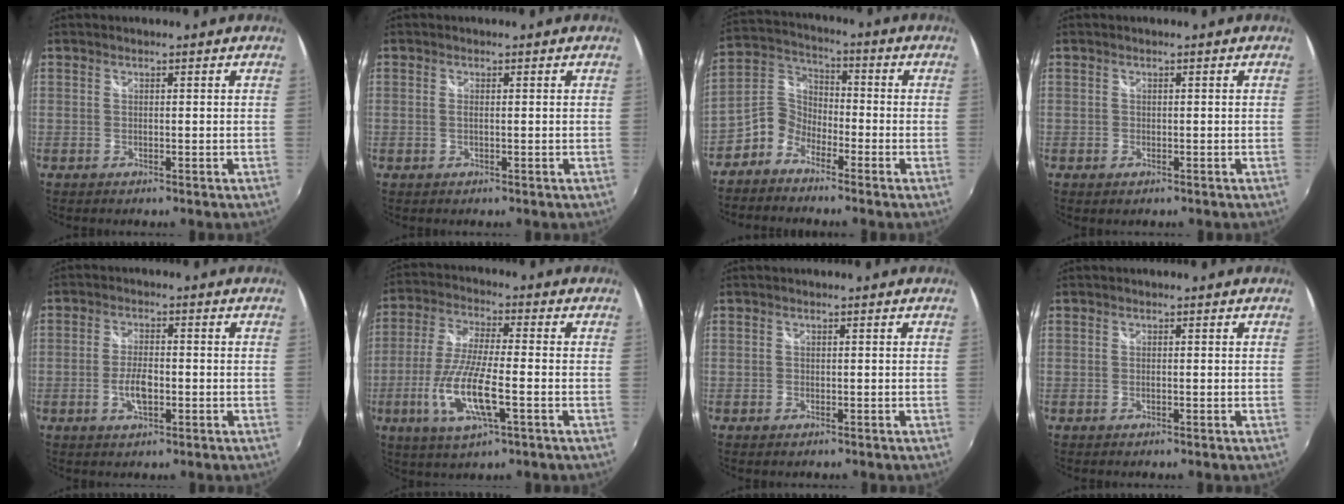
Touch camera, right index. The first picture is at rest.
{"total": 1.0, "force": [-0.1, 0.1, 1.0], "torque": [-0.020, 0.000, -0.004]}
{"total": 6.4, "force": [-4.3, 4.3, 2.0], "torque": [-0.047, 0.027, -0.101]}
{"total": 1.0, "force": [-0.5, 0.7, 0.4], "torque": [-0.008, -0.004, -0.008]}
{"total": 5.1, "force": [-1.5, 2.1, 4.3], "torque": [-0.089, -0.002, -0.027]}
{"total": 13.5, "force": [-4.4, 3.3, 12.4], "torque": [-0.261, -0.015, -0.084]}
{"total": 0.8, "force": [-0.5, 0.6, 0.2], "torque": [-0.006, -0.003, -0.007]}
{"total": 0.6, "force": [-0.2, 0.1, 0.6], "torque": [-0.013, 0.000, -0.006]}